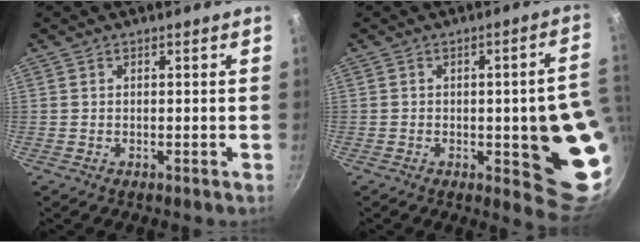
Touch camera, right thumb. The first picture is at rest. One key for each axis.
{"total": 15.5, "fx": -2.1, "fy": 4.6, "fz": 14.7, "tx": -0.120, "ty": 0.009, "tz": -0.026}